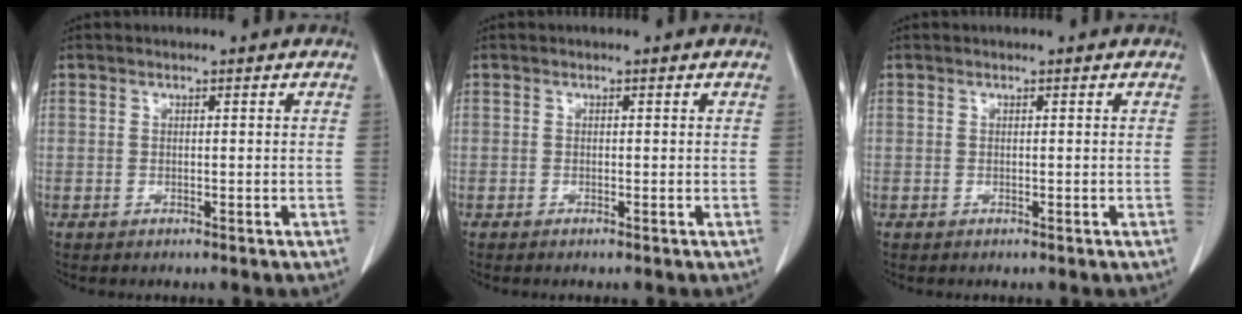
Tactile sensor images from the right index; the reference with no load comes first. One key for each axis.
{"total": 0.0}
{"total": 0.0}